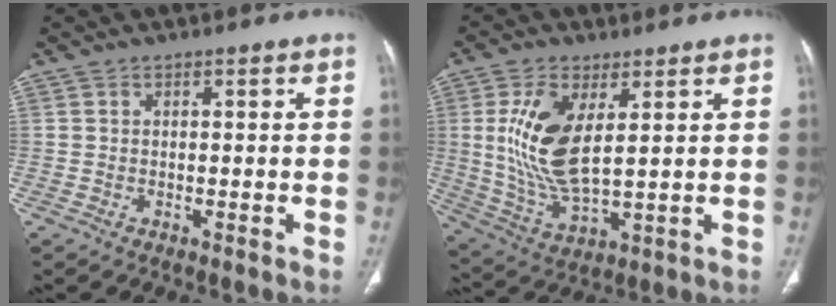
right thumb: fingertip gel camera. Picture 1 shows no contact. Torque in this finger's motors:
{"motor_torque": [-0.60, 1.23, 1.63, 0.53, 0.12]}